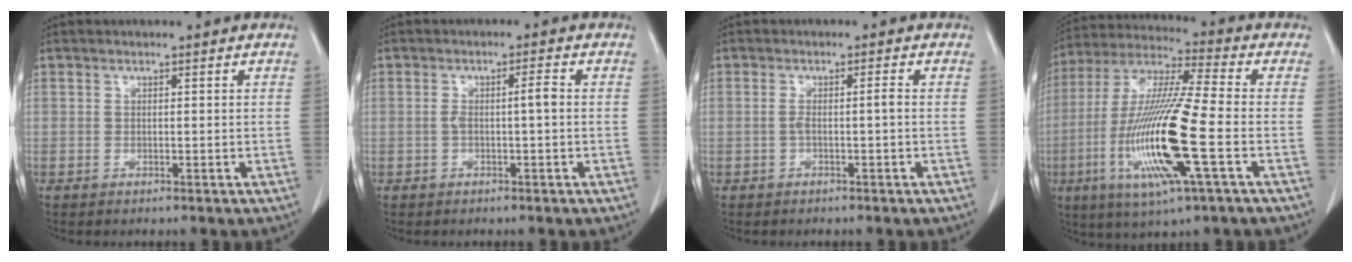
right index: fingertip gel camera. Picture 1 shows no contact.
{"total": 2.7, "force": [-0.2, 0.2, 2.7], "torque": [-0.049, 0.009, 0.000]}
{"total": 1.9, "force": [-0.5, 0.0, 1.8], "torque": [-0.034, 0.004, -0.007]}
{"total": 18.0, "force": [-4.8, 0.8, 17.4], "torque": [-0.364, -0.018, -0.091]}